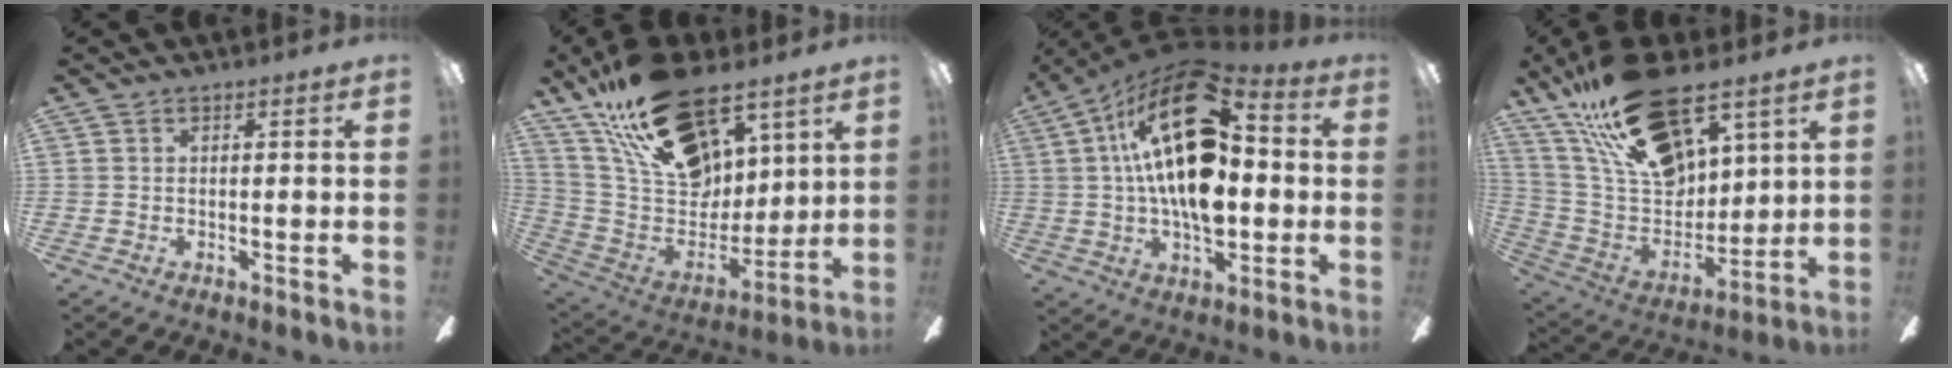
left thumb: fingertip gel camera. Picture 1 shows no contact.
{"total": 27.6, "force": [16.8, 14.7, 16.2], "torque": [-0.292, -0.090, 0.304]}
{"total": 25.6, "force": [5.8, 13.5, 20.9], "torque": [-0.362, -0.026, 0.090]}
{"total": 25.5, "force": [16.3, 11.8, 15.7], "torque": [-0.285, -0.082, 0.291]}